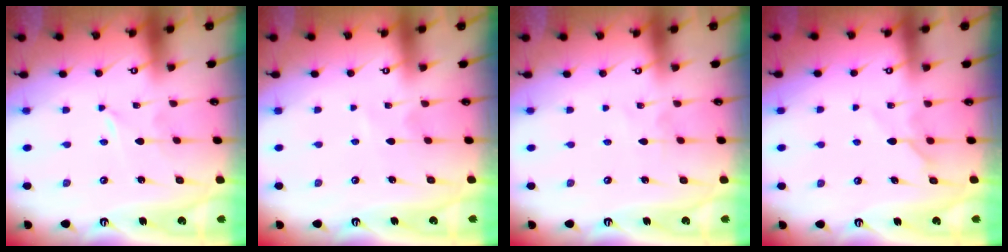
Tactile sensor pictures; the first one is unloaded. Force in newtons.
{"total": 1.6, "press": 1.6, "slide": 0.2}
{"total": 2.4, "press": 2.4, "slide": 0.3}
{"total": 5.5, "press": 5.5, "slide": 0.6}